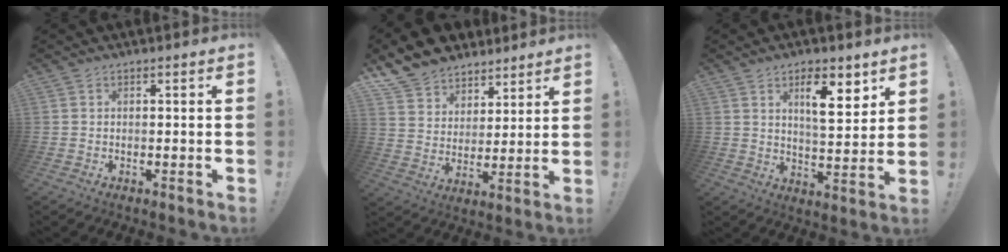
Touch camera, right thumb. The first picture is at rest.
{"total": 11.0, "force": [8.6, 6.6, 1.4], "torque": [-0.035, -0.073, 0.169]}
{"total": 10.5, "force": [5.6, 3.1, 8.3], "torque": [-0.116, -0.027, 0.090]}